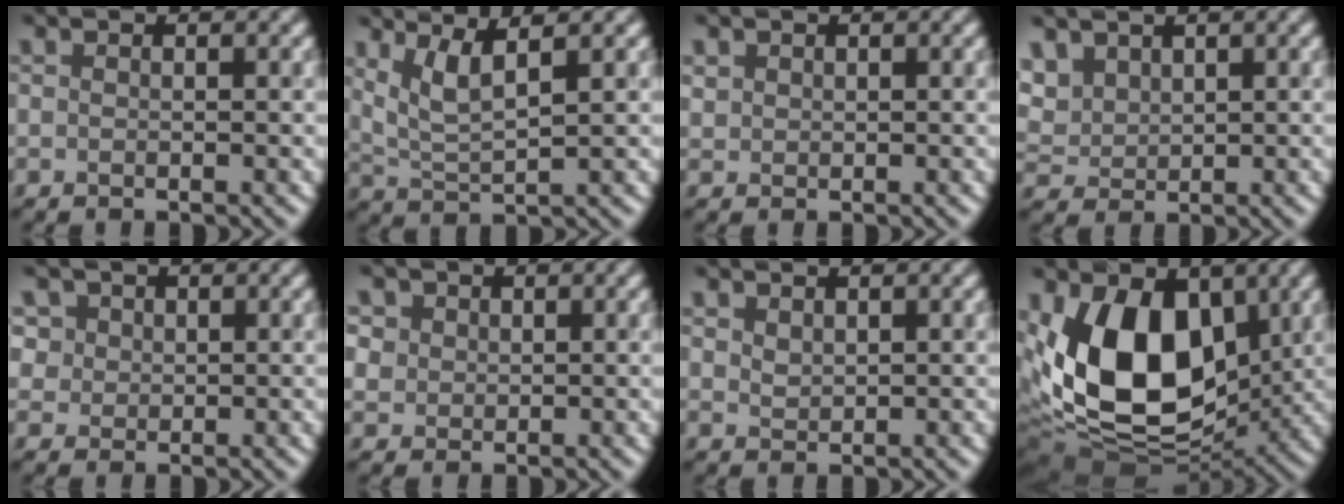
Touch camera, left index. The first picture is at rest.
{"total": 3.0, "force": [1.7, 0.0, 2.4], "torque": [-0.062, 0.006, 0.060]}
{"total": 1.3, "force": [0.2, -0.6, -1.1], "torque": [-0.003, 0.003, 0.032]}
{"total": 1.7, "force": [1.6, 0.7, 0.0], "torque": [-0.025, 0.009, 0.060]}
{"total": 1.8, "force": [1.0, 1.6, 0.0], "torque": [-0.031, 0.005, 0.044]}
{"total": 1.1, "force": [-0.1, 0.5, -1.0], "torque": [0.002, -0.005, 0.025]}
{"total": 0.7, "force": [0.4, -0.3, -0.5], "torque": [-0.011, 0.001, 0.038]}
{"total": 13.0, "force": [0.5, 8.1, 10.2], "torque": [-0.210, -0.021, 0.021]}